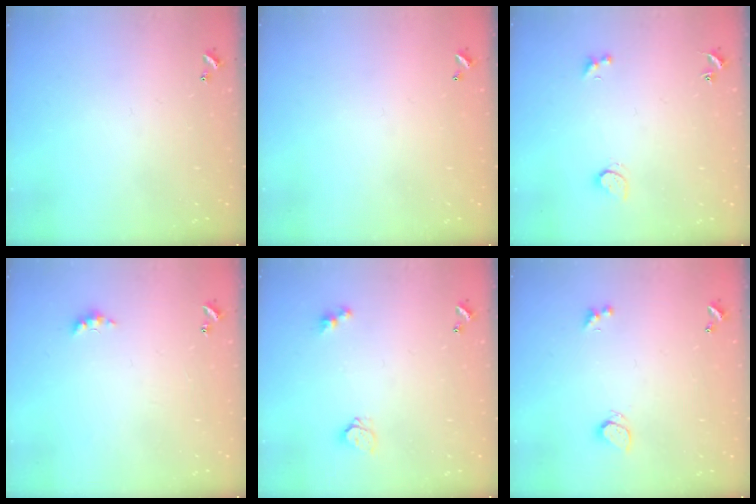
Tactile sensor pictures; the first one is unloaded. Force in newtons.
{"total": 2.7, "press": 2.7, "slide": 0.1}
{"total": 2.0, "press": 1.9, "slide": 0.5}
{"total": 2.8, "press": 2.7, "slide": 0.7}
{"total": 3.7, "press": 3.7, "slide": 0.3}
{"total": 1.8, "press": 1.7, "slide": 0.6}